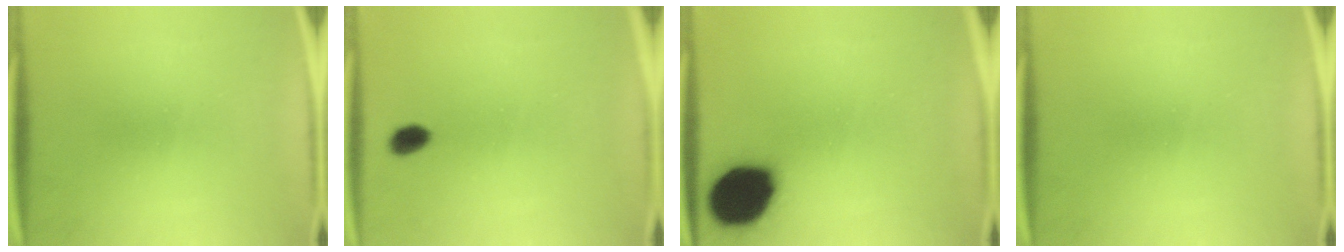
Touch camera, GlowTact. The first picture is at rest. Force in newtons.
{"total": 2.7}
{"total": 16.4}
{"total": 0.0}